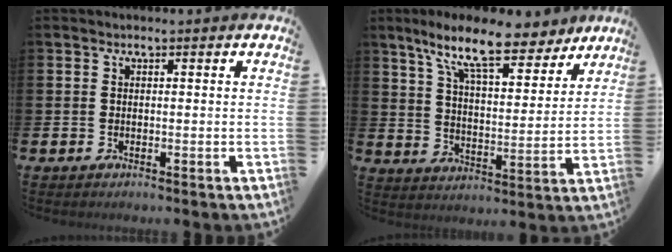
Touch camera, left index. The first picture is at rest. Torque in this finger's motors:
{"motor_torque": [1.50, -0.64, 0.92, 0.21]}